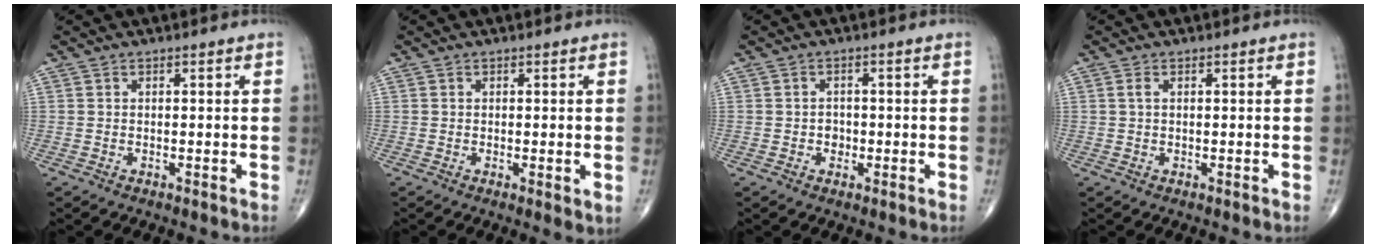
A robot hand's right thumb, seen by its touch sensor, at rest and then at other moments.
{"total": 2.2, "force": [-0.3, 0.6, 2.1], "torque": [-0.038, -0.009, -0.007]}
{"total": 1.9, "force": [-0.5, 1.6, 0.8], "torque": [0.001, 0.006, -0.010]}
{"total": 0.9, "force": [0.2, 0.5, 0.8], "torque": [-0.021, 0.003, 0.002]}